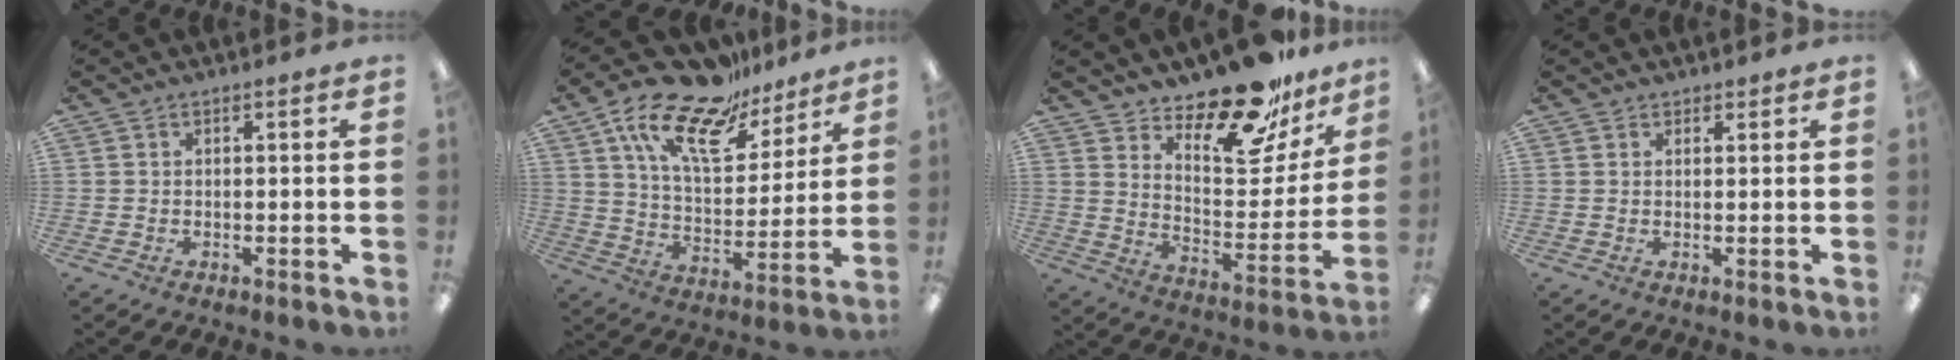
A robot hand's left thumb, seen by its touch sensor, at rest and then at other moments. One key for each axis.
{"total": 19.2, "fx": 14.0, "fy": 7.9, "fz": 10.4, "tx": -0.197, "ty": -0.081, "tz": 0.246}
{"total": 20.4, "fx": 17.0, "fy": 7.1, "fz": 8.7, "tx": -0.126, "ty": -0.122, "tz": 0.289}
{"total": 1.4, "fx": 1.1, "fy": 0.8, "fz": 0.1, "tx": -0.002, "ty": 0.000, "tz": 0.022}